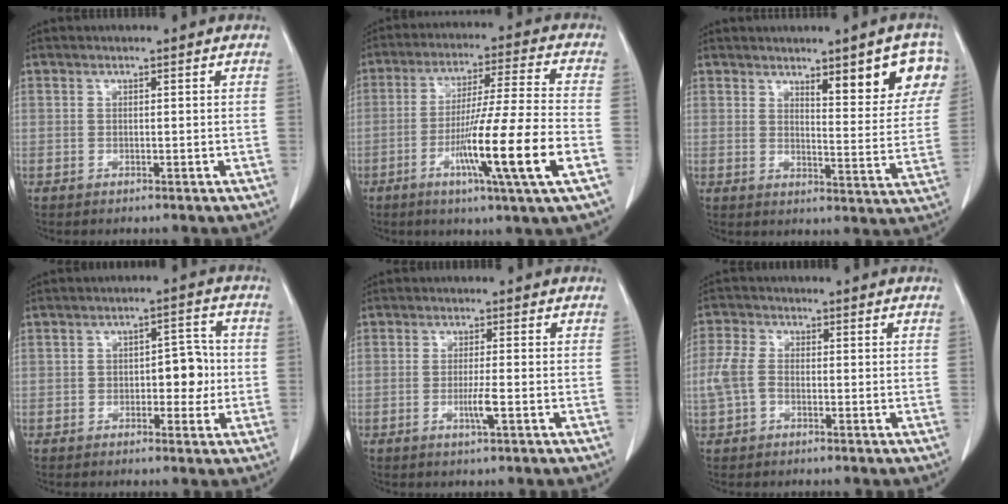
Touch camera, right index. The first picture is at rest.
{"total": 15.5, "force": [-5.4, -1.3, 14.4], "torque": [-0.259, -0.019, -0.096]}
{"total": 10.3, "force": [5.9, 1.9, 8.2], "torque": [-0.094, -0.005, 0.074]}
{"total": 5.5, "force": [-0.6, 2.9, 4.6], "torque": [-0.055, 0.020, -0.007]}
{"total": 2.9, "force": [-0.9, -0.2, 2.7], "torque": [-0.051, -0.005, -0.018]}
{"total": 4.2, "force": [-0.9, 2.7, 3.1], "torque": [-0.093, 0.011, -0.023]}